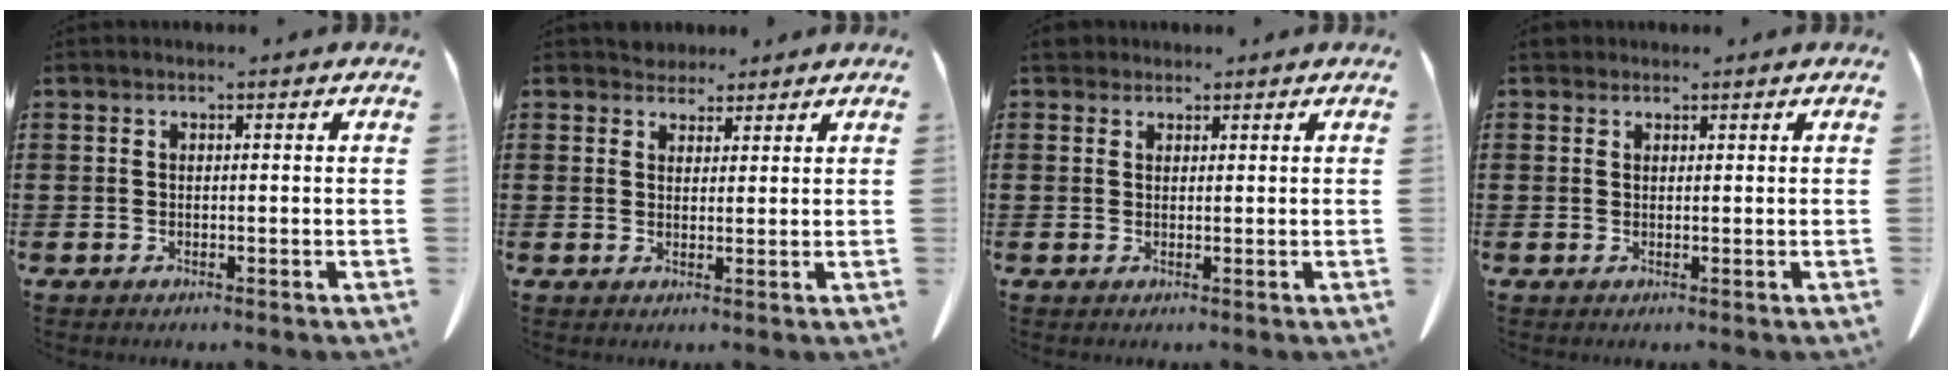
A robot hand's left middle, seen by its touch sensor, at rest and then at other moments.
{"total": 2.8, "force": [2.6, 1.1, 0.1], "torque": [-0.002, -0.003, 0.050]}
{"total": 2.3, "force": [1.9, 1.1, 0.7], "torque": [-0.021, 0.007, 0.037]}
{"total": 1.3, "force": [1.1, 0.6, 0.3], "torque": [-0.011, 0.004, 0.022]}